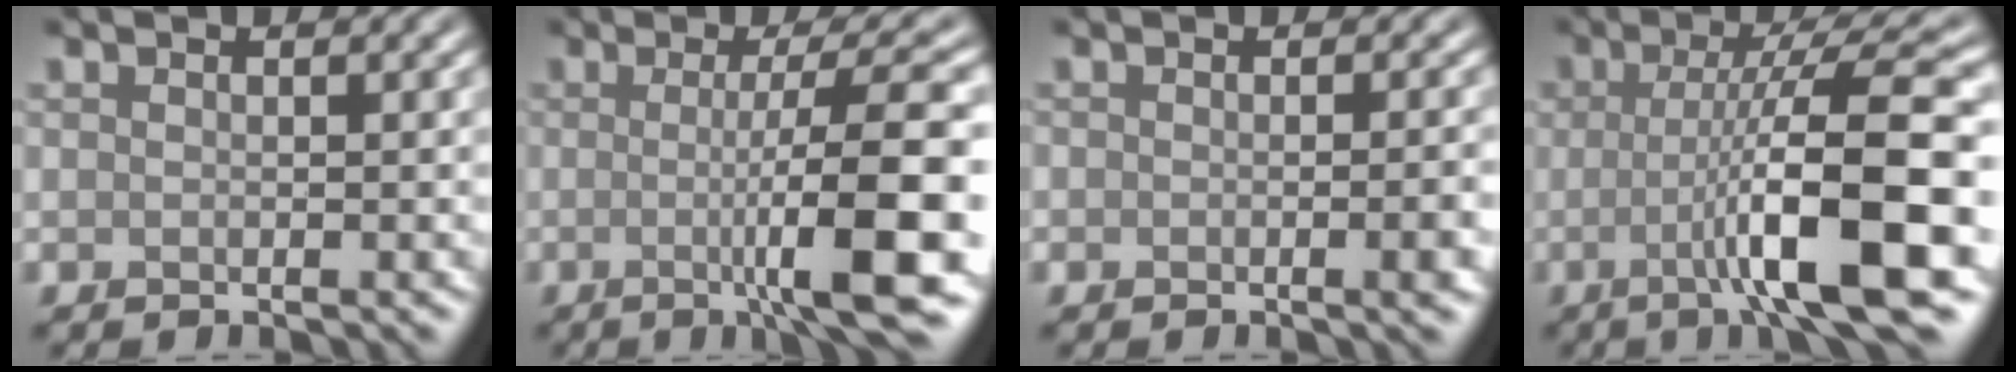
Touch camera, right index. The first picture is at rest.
{"total": 9.5, "force": [-1.1, 1.5, 9.4], "torque": [-0.126, -0.006, -0.015]}
{"total": 2.1, "force": [-0.7, 0.6, 1.9], "torque": [-0.023, -0.004, -0.007]}
{"total": 10.2, "force": [-2.0, 1.7, 9.9], "torque": [-0.138, 0.006, -0.038]}